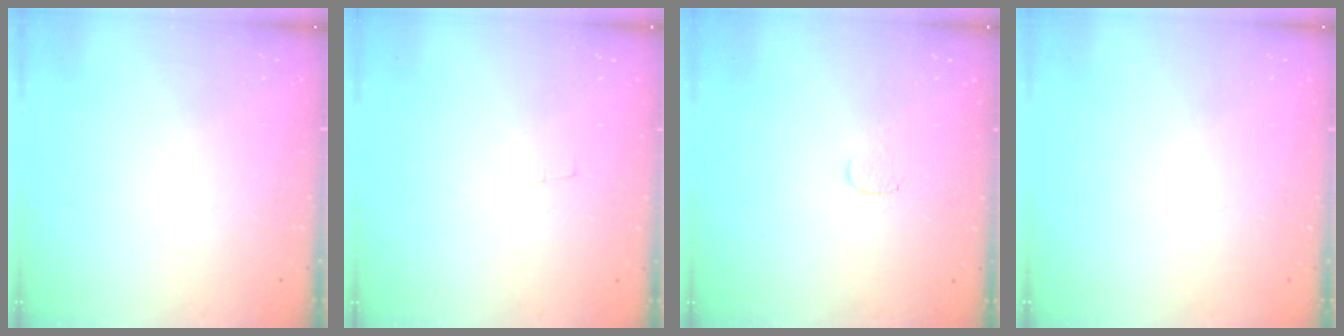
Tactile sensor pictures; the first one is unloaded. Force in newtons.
{"total": 2.0, "press": 2.0, "slide": 0.2}
{"total": 3.4, "press": 3.4, "slide": 0.2}
{"total": 0.0}